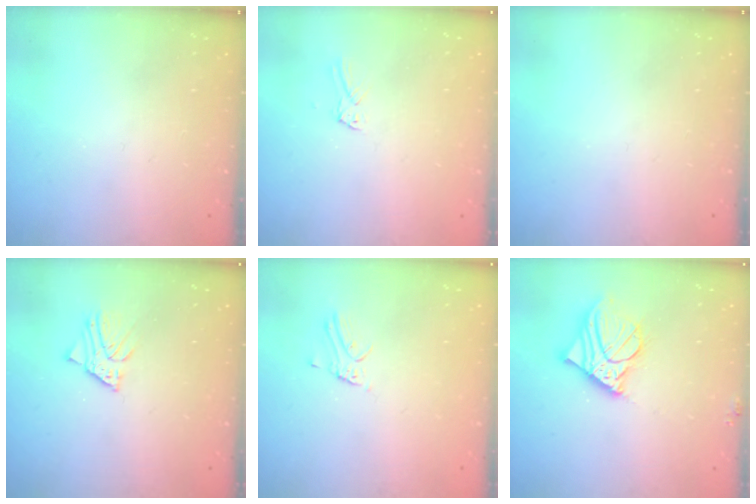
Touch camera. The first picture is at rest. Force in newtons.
{"total": 1.5, "press": 1.5, "slide": 0.1}
{"total": 0.0}
{"total": 3.2, "press": 3.2, "slide": 0.2}
{"total": 1.6, "press": 1.6, "slide": 0.1}
{"total": 12.3, "press": 12.0, "slide": 2.3}